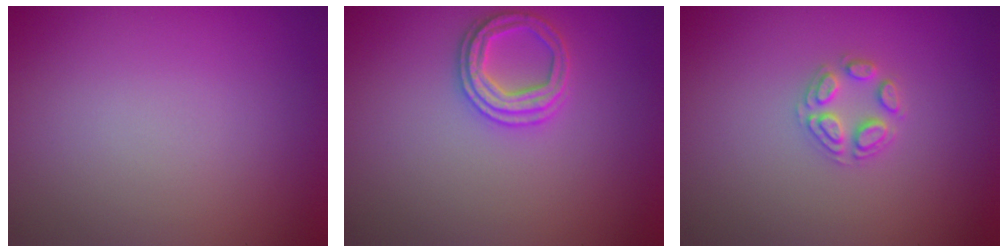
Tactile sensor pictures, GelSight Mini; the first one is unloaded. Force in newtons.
{"total": 2.4, "press": 2.4, "slide": 0.2}
{"total": 2.2, "press": 2.2, "slide": 0.2}